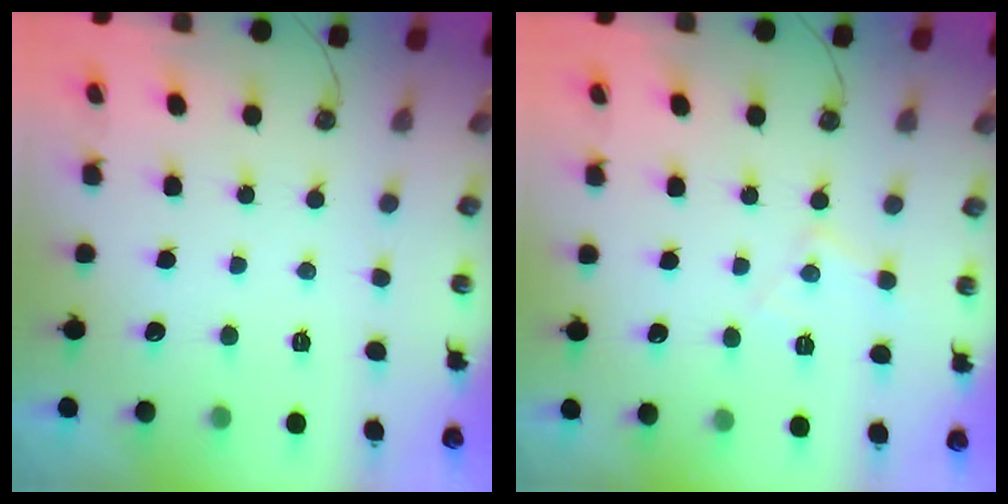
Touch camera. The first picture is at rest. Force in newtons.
{"total": 6.7, "press": 6.7, "slide": 0.6}